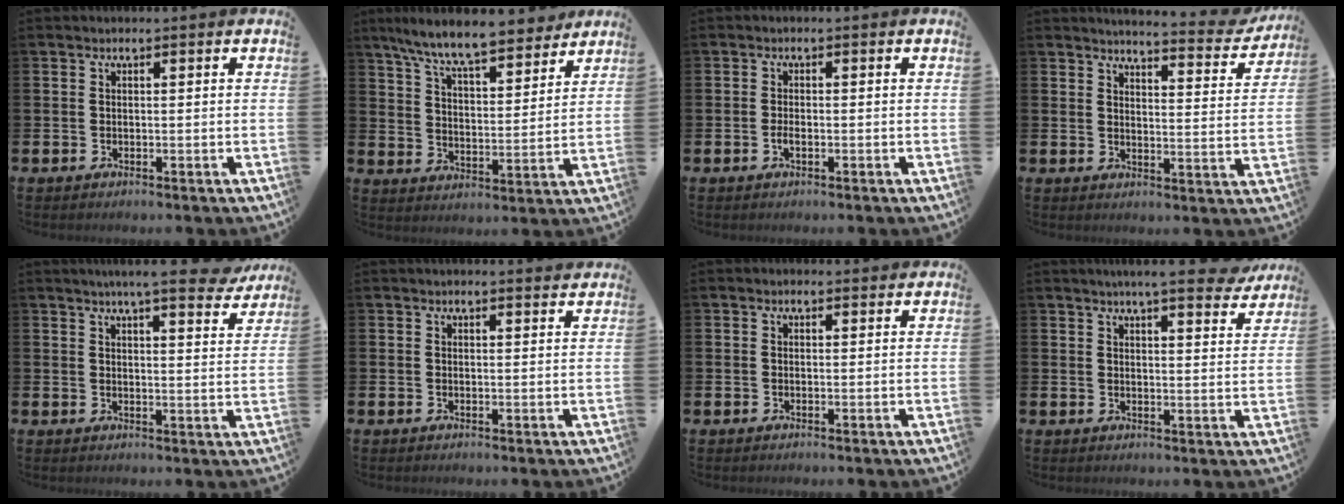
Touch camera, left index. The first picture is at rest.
{"total": 9.9, "force": [9.1, 1.3, 3.8], "torque": [-0.101, -0.049, 0.160]}
{"total": 1.1, "force": [-0.4, 0.4, 1.0], "torque": [-0.024, 0.002, -0.008]}
{"total": 4.1, "force": [4.1, 0.2, 0.7], "torque": [-0.017, -0.039, 0.063]}
{"total": 6.7, "force": [6.0, 0.3, 3.0], "torque": [-0.044, -0.031, 0.100]}
{"total": 1.3, "force": [1.3, 0.0, 0.1], "torque": [0.008, -0.007, 0.022]}
{"total": 0.6, "force": [0.5, 0.1, 0.2], "torque": [0.009, -0.003, 0.006]}
{"total": 6.1, "force": [5.5, 0.2, 2.5], "torque": [-0.041, -0.026, 0.094]}